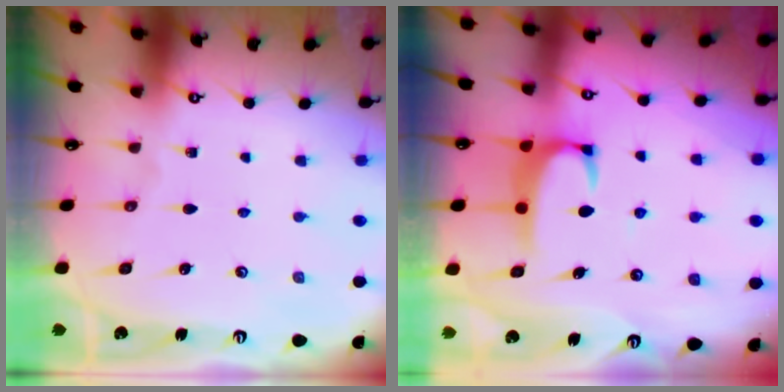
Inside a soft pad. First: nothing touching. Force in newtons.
{"total": 2.0, "press": 2.0, "slide": 0.3}